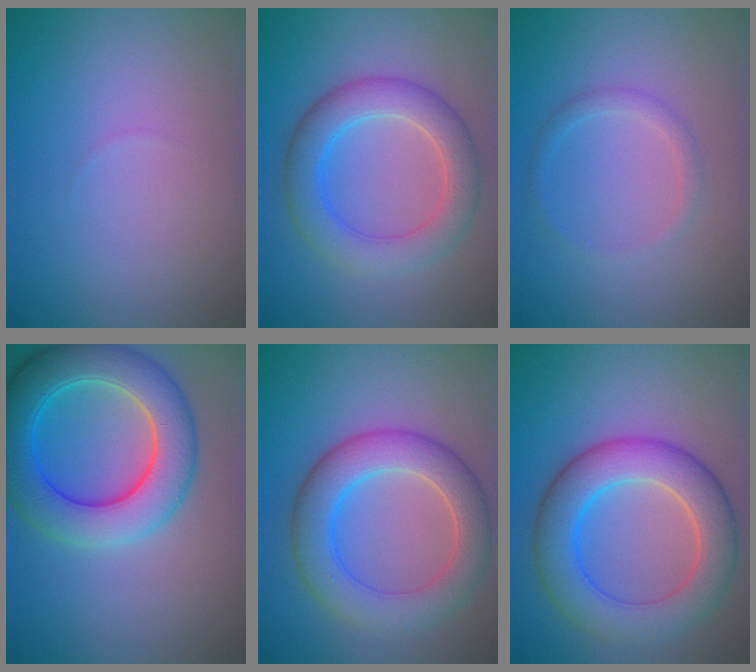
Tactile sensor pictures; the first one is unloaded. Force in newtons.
{"total": 5.2, "press": 5.2, "slide": 0.1}
{"total": 1.3, "press": 1.3, "slide": 0.1}
{"total": 7.9, "press": 7.9, "slide": 0.3}
{"total": 6.4, "press": 6.4, "slide": 0.5}
{"total": 7.4, "press": 7.4, "slide": 0.2}